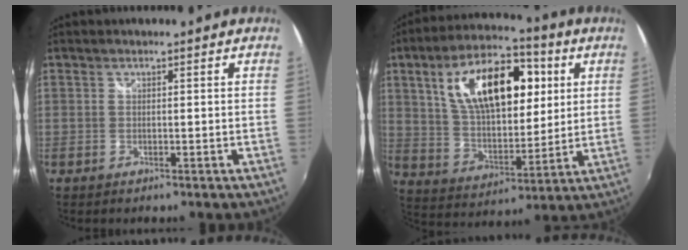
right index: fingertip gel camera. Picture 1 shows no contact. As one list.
[{"total": 20.7, "force": [6.8, 10.6, 16.5], "torque": [-0.297, 0.030, 0.122]}]